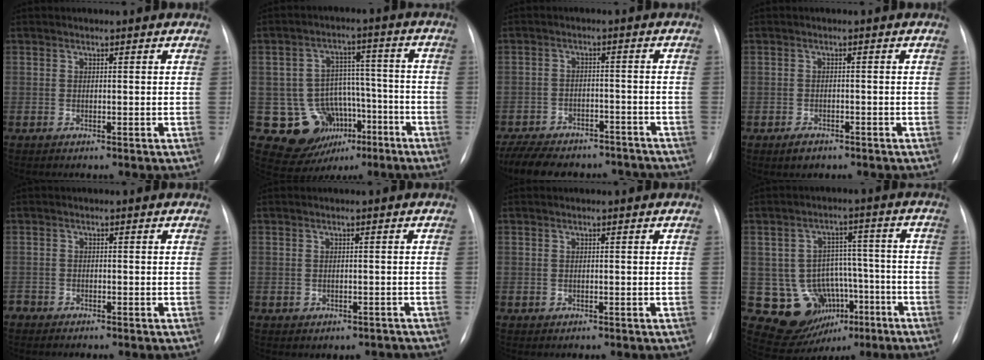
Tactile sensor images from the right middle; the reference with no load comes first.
{"total": 11.2, "force": [-4.7, 9.3, 4.1], "torque": [-0.055, 0.039, -0.056]}
{"total": 16.7, "force": [-14.3, 6.3, 6.1], "torque": [-0.150, -0.002, -0.192]}
{"total": 2.0, "force": [-1.4, 1.1, 0.9], "torque": [-0.019, 0.000, -0.014]}
{"total": 1.1, "force": [-1.0, 0.4, -0.1], "torque": [0.000, 0.001, -0.019]}
{"total": 2.0, "force": [-1.3, 1.4, 0.5], "torque": [-0.006, 0.012, -0.010]}
{"total": 0.0}
{"total": 11.4, "force": [-4.6, 9.3, 4.6], "torque": [-0.060, 0.037, -0.050]}